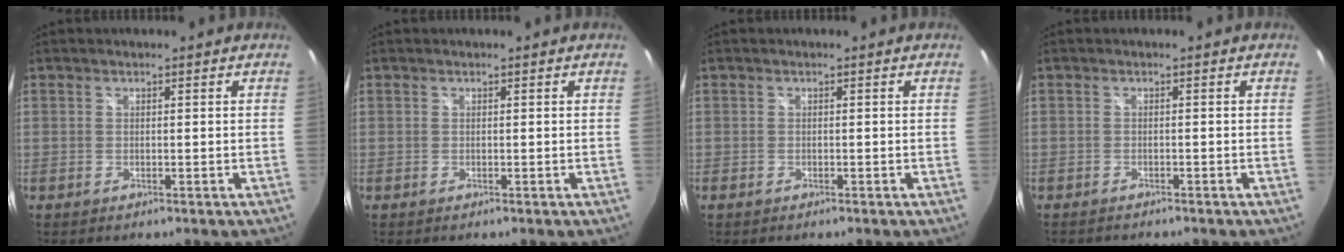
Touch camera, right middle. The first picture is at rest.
{"total": 0.0}
{"total": 0.6, "force": [-0.5, 0.3, 0.2], "torque": [-0.005, -0.004, -0.011]}
{"total": 2.1, "force": [-1.9, 0.3, 0.6], "torque": [-0.016, -0.010, -0.032]}